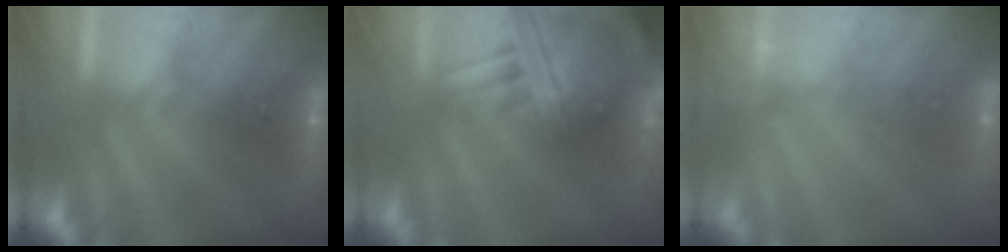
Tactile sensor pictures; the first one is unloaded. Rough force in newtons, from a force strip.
{"total": 9.0}
{"total": 2.4}